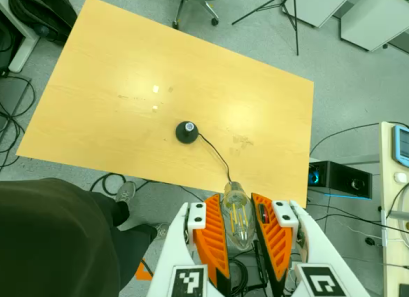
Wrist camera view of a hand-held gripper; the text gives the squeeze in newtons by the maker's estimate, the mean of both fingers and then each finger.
{"total": 10.1, "left": 9.8, "right": 10.3}